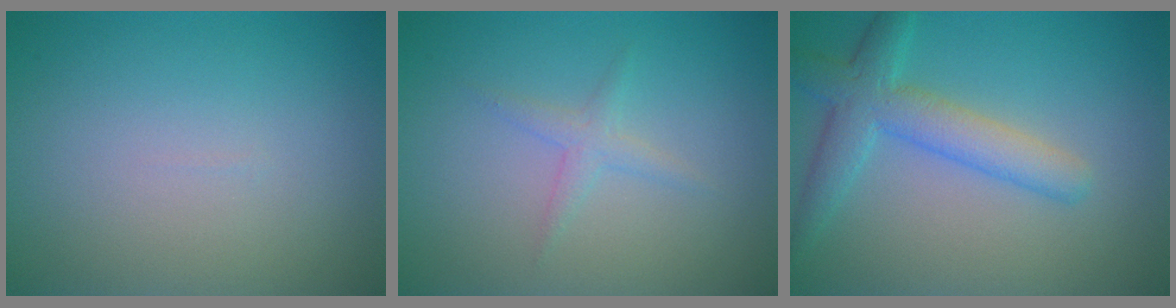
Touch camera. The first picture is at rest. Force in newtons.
{"total": 1.3, "press": 1.3, "slide": 0.0}
{"total": 4.5, "press": 4.5, "slide": 0.3}